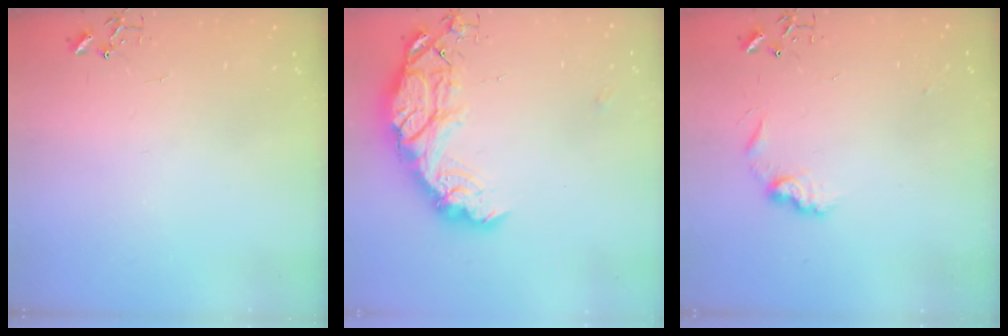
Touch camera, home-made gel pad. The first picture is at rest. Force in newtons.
{"total": 19.2, "press": 19.1, "slide": 1.5}
{"total": 8.4, "press": 8.4, "slide": 0.3}